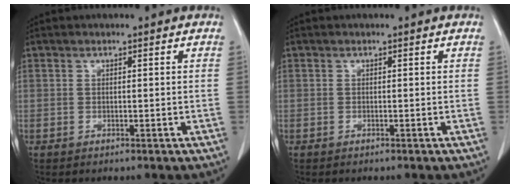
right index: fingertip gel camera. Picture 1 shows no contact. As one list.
[{"total": 0.0}]